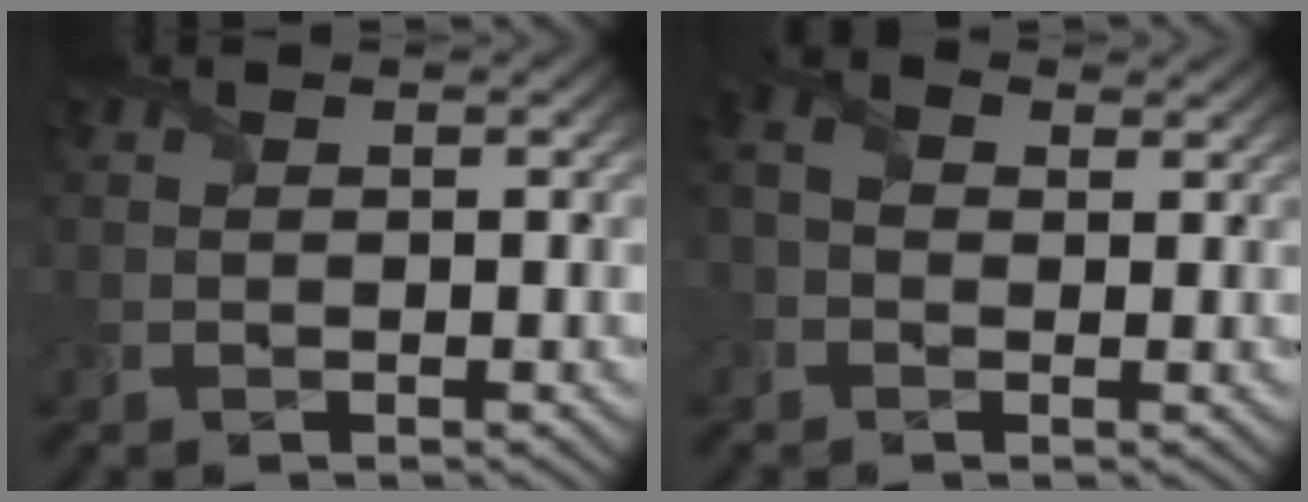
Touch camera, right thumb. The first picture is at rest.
{"total": 3.3, "force": [0.1, 2.4, 2.2], "torque": [-0.053, 0.007, -0.007]}